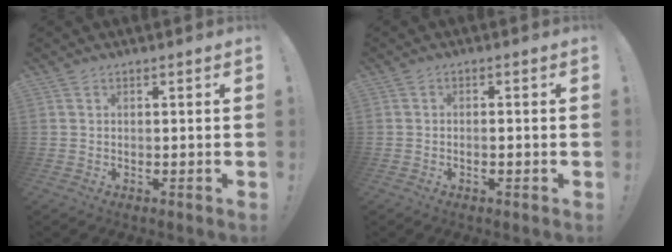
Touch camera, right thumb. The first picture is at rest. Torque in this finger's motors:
{"motor_torque": [-0.03, -0.13, 0.03, 0.20, -0.03]}